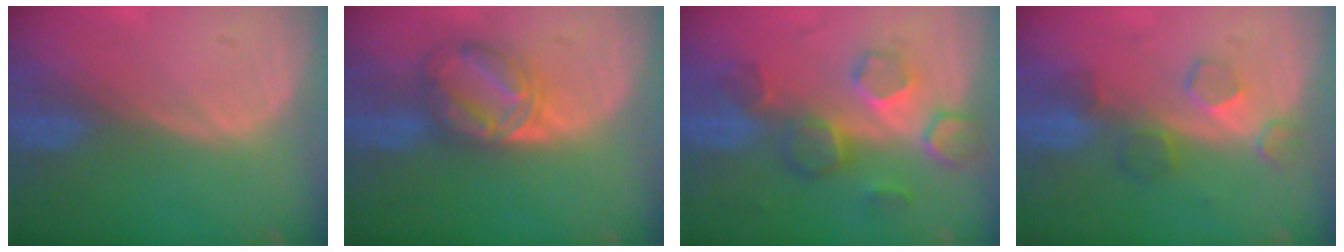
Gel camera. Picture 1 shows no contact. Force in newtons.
{"total": 6.4, "press": 6.4, "slide": 0.4}
{"total": 8.6, "press": 7.6, "slide": 4.0}
{"total": 4.8, "press": 4.5, "slide": 1.5}